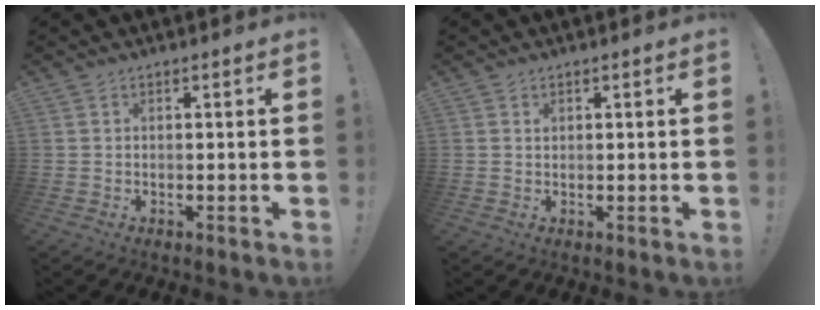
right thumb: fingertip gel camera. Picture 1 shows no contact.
{"total": 0.6, "force": [0.5, 0.4, 0.1], "torque": [0.006, -0.005, 0.009]}